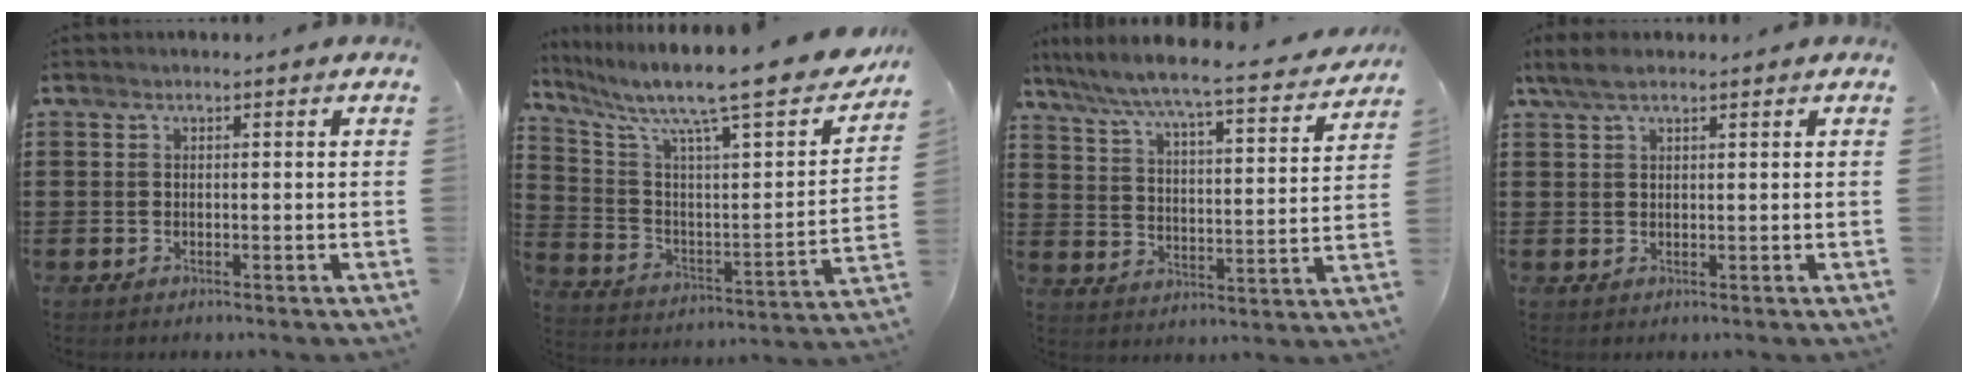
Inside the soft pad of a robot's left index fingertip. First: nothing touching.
{"total": 12.4, "force": [10.0, 1.4, 7.2], "torque": [-0.156, -0.075, 0.154]}
{"total": 6.3, "force": [5.8, -0.5, 2.3], "torque": [-0.072, -0.047, 0.091]}
{"total": 3.3, "force": [2.1, 1.2, 2.3], "torque": [-0.056, 0.003, 0.036]}